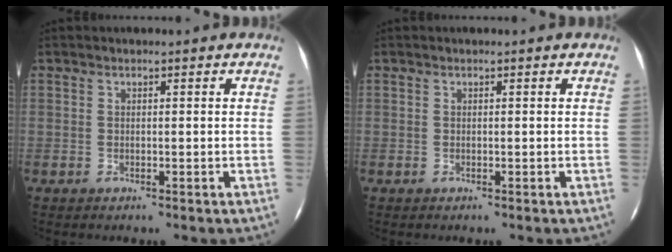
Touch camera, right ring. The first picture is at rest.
{"total": 0.0}